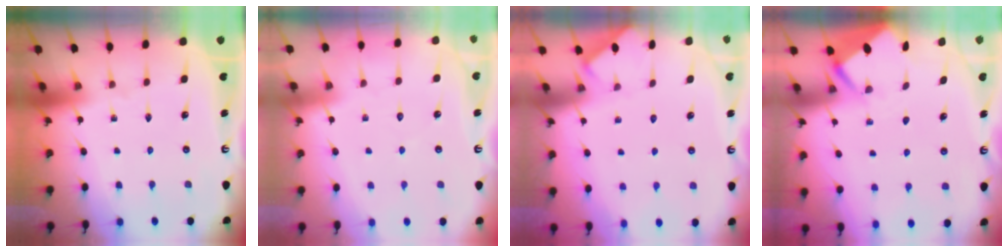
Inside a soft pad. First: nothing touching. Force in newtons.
{"total": 3.0, "press": 2.9, "slide": 0.3}
{"total": 1.9, "press": 1.9, "slide": 0.3}
{"total": 2.8, "press": 2.8, "slide": 0.3}